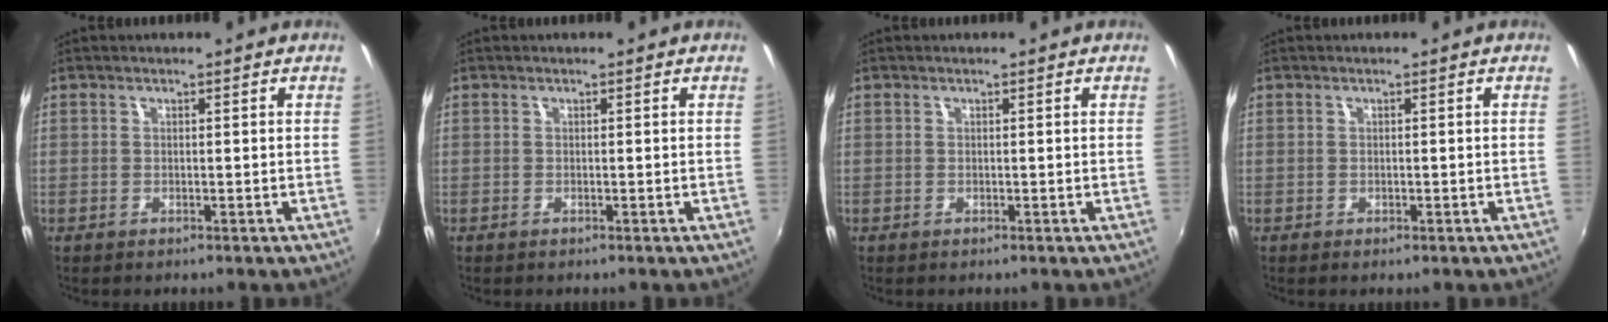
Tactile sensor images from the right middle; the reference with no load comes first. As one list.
[{"total": 0.0}, {"total": 0.0}, {"total": 0.0}]